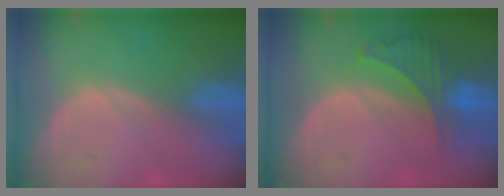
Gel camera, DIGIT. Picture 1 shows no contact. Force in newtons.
{"total": 6.4, "press": 5.9, "slide": 2.3}